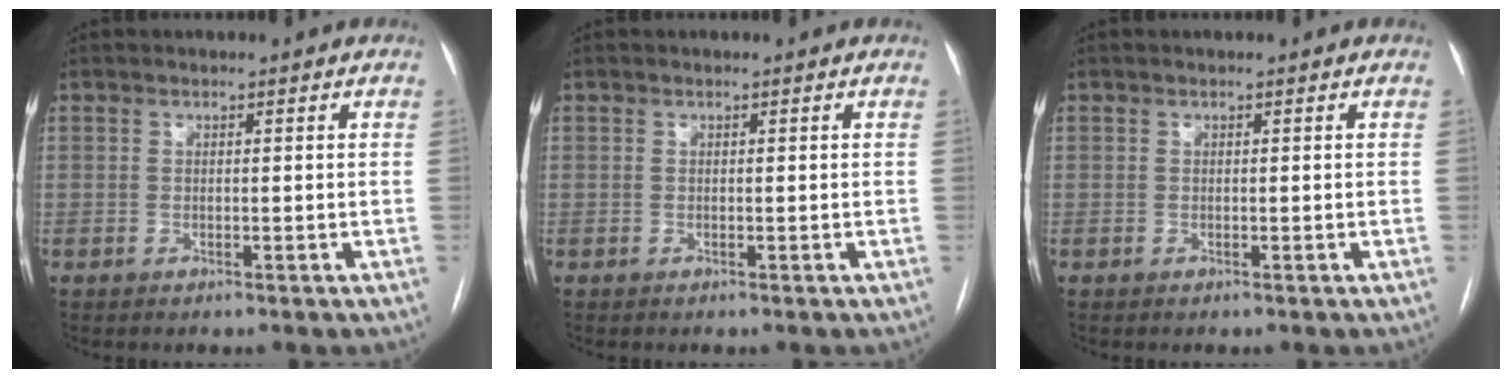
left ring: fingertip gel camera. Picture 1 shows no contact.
{"total": 0.0}
{"total": 0.0}